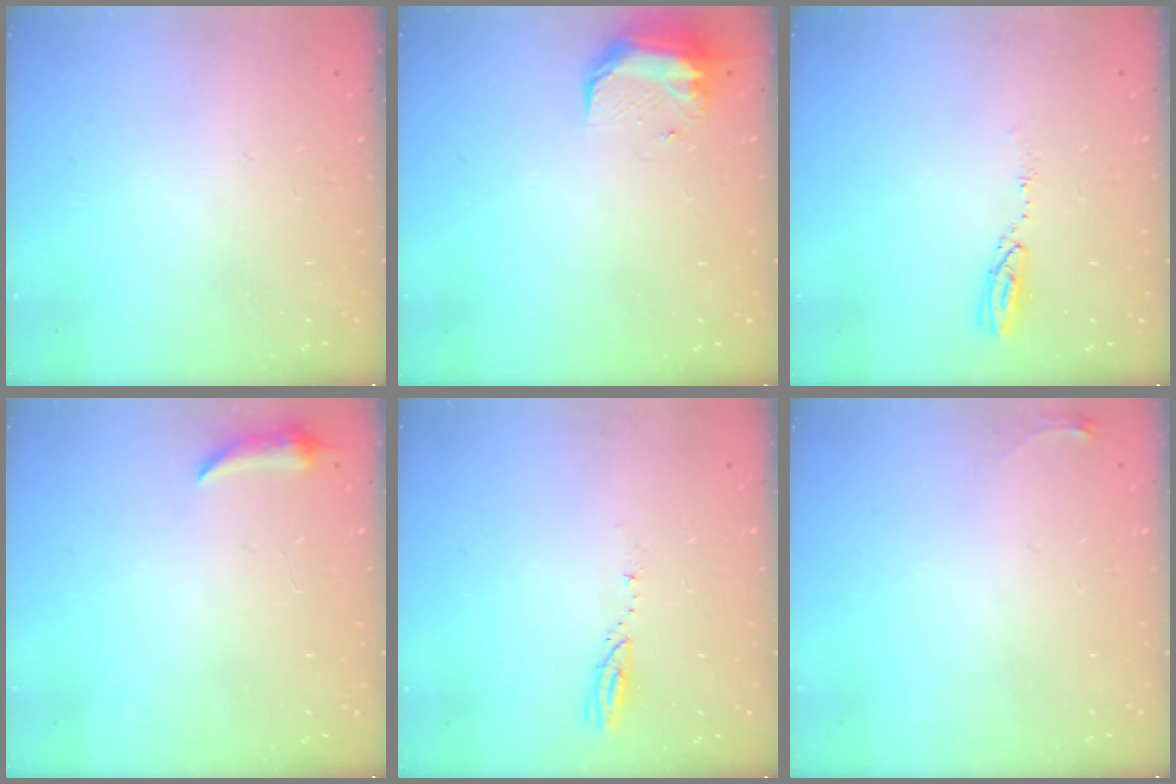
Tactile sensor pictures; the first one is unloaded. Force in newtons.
{"total": 8.9, "press": 8.8, "slide": 1.4}
{"total": 3.7, "press": 3.7, "slide": 0.2}
{"total": 4.6, "press": 4.5, "slide": 0.8}
{"total": 3.1, "press": 3.1, "slide": 0.3}
{"total": 3.6, "press": 3.5, "slide": 0.4}